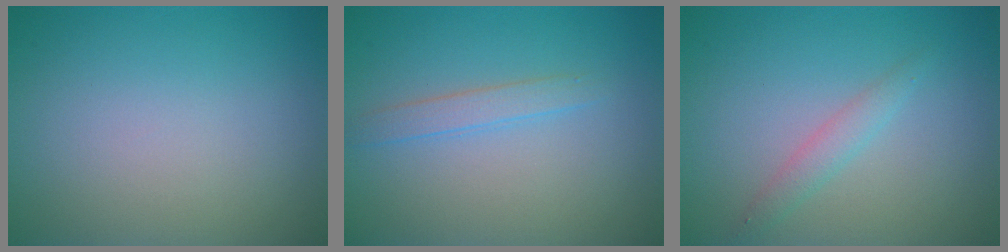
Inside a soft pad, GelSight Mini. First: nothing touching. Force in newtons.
{"total": 1.5, "press": 1.5, "slide": 0.0}
{"total": 1.5, "press": 1.5, "slide": 0.1}